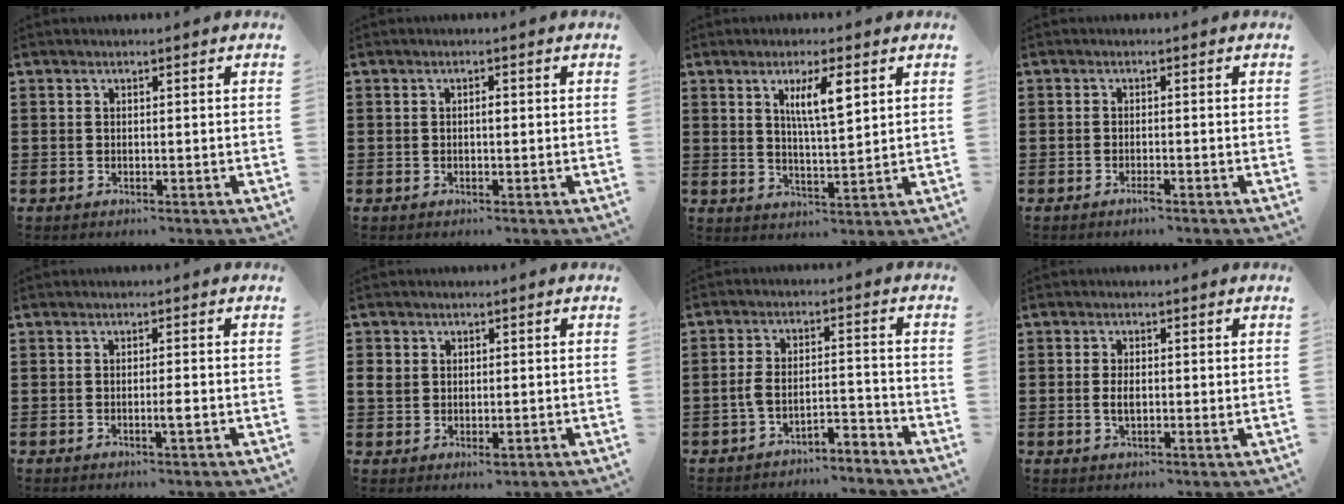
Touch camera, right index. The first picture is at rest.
{"total": 1.0, "force": [-0.1, 0.3, 0.9], "torque": [-0.018, -0.001, -0.001]}
{"total": 6.1, "force": [2.5, 1.4, 5.3], "torque": [-0.103, 0.005, 0.039]}
{"total": 1.2, "force": [-0.9, 0.1, 0.8], "torque": [-0.016, -0.004, -0.016]}
{"total": 1.9, "force": [-0.5, 0.1, 1.8], "torque": [-0.030, -0.002, -0.010]}
{"total": 2.8, "force": [0.4, 2.3, 1.6], "torque": [-0.035, 0.007, 0.007]}
{"total": 4.0, "force": [-3.3, 1.0, 1.9], "torque": [-0.045, 0.011, -0.070]}
{"total": 2.4, "force": [0.2, 1.0, 2.2], "torque": [-0.050, -0.001, 0.000]}